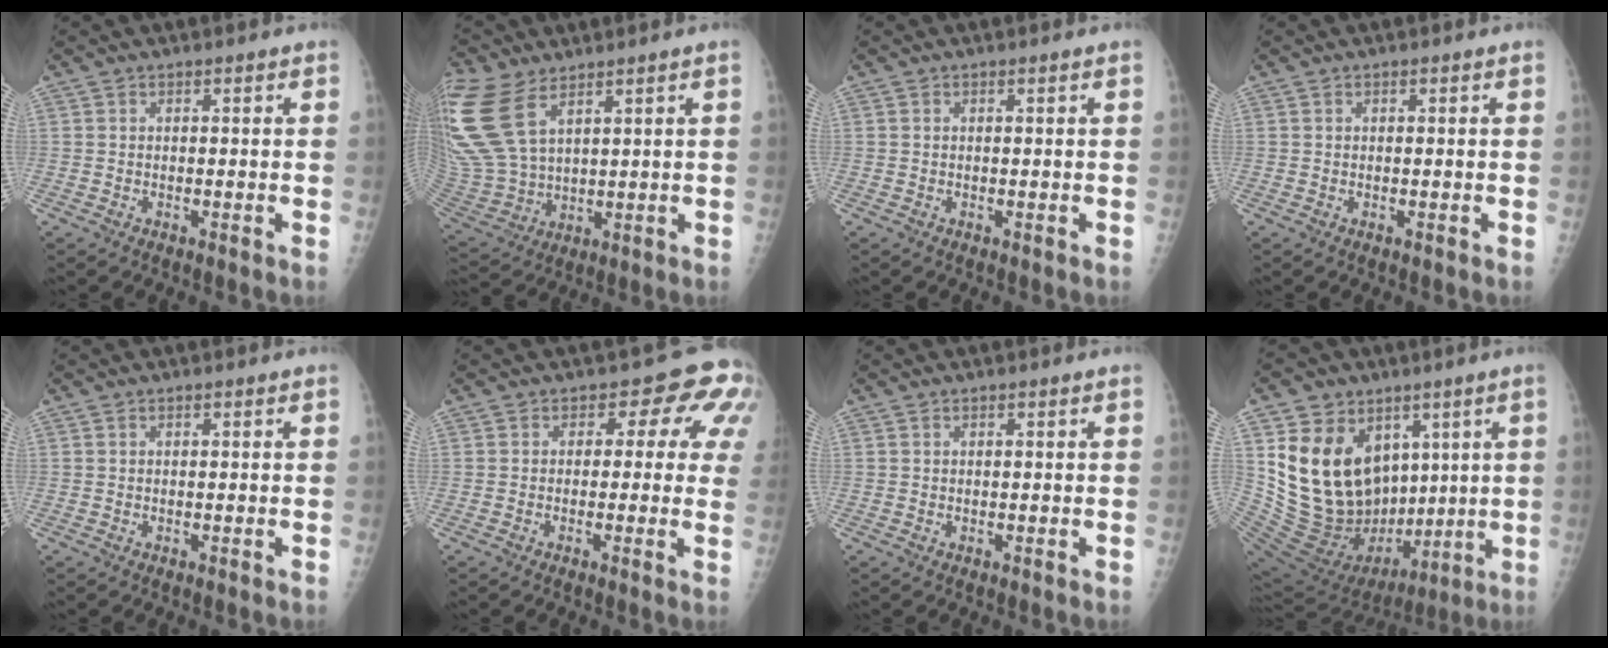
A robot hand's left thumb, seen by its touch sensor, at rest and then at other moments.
{"total": 18.3, "force": [9.4, 9.5, 12.6], "torque": [-0.315, -0.019, 0.201]}
{"total": 0.0}
{"total": 0.0}
{"total": 0.0}
{"total": 7.8, "force": [2.1, 4.9, 5.6], "torque": [-0.014, 0.005, 0.008]}
{"total": 0.0}
{"total": 24.5, "force": [6.0, 16.7, 16.8], "torque": [-0.288, -0.024, 0.140]}